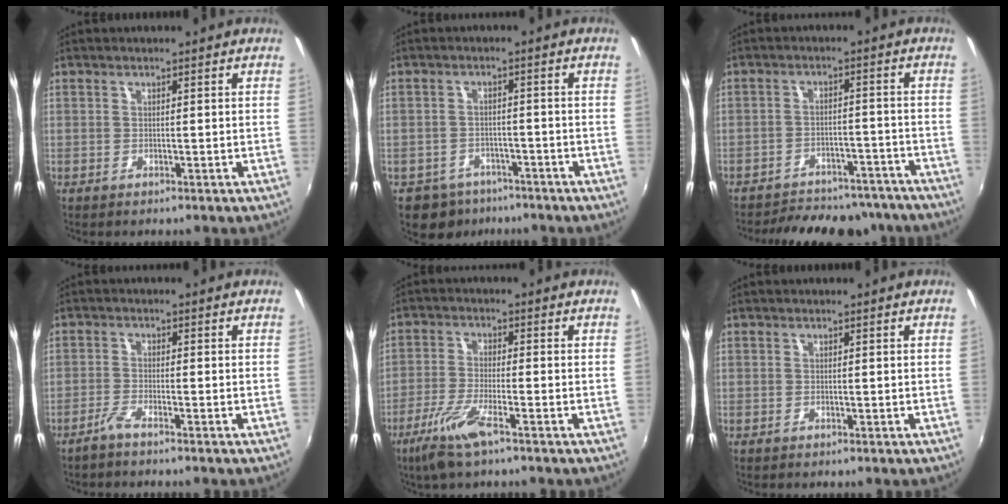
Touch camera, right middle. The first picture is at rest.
{"total": 6.7, "force": [-4.8, 4.4, 1.2], "torque": [-0.041, 0.005, -0.071]}
{"total": 18.2, "force": [-15.9, 6.5, 6.0], "torque": [-0.128, 0.016, -0.194]}
{"total": 2.3, "force": [-1.9, -0.2, 1.2], "torque": [-0.040, -0.002, -0.042]}
{"total": 7.6, "force": [-4.8, 0.8, 5.8], "torque": [-0.132, -0.016, -0.093]}
{"total": 0.0}